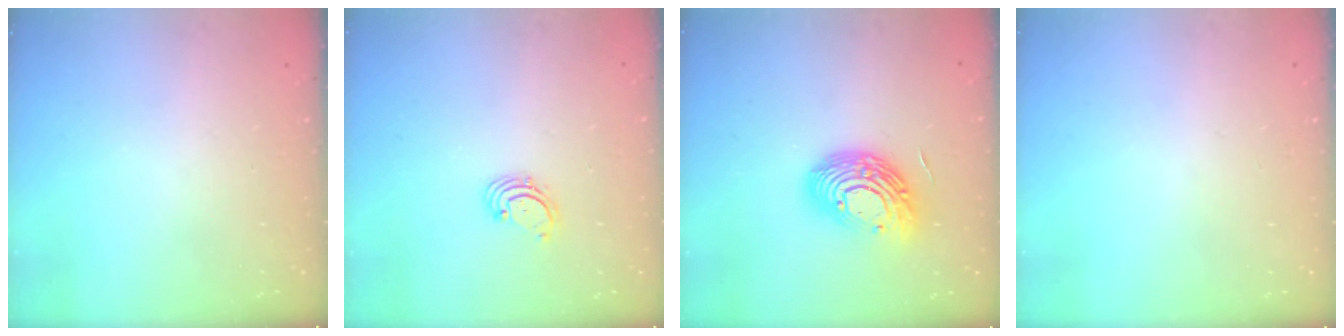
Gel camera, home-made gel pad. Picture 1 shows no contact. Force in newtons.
{"total": 1.6, "press": 1.6, "slide": 0.2}
{"total": 14.5, "press": 14.5, "slide": 1.0}
{"total": 0.0}